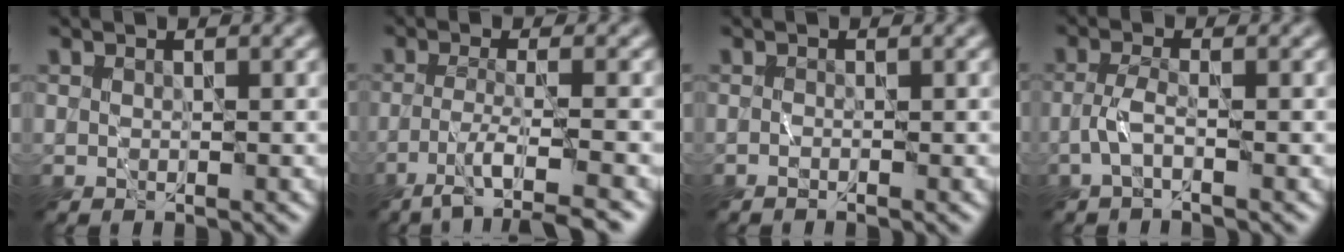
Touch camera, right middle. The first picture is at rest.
{"total": 4.7, "force": [-2.7, 0.8, 3.8], "torque": [-0.059, -0.001, -0.052]}
{"total": 0.6, "force": [-0.4, 0.1, 0.5], "torque": [-0.009, 0.000, -0.007]}
{"total": 2.1, "force": [-1.0, 0.4, 1.8], "torque": [-0.039, 0.006, -0.026]}